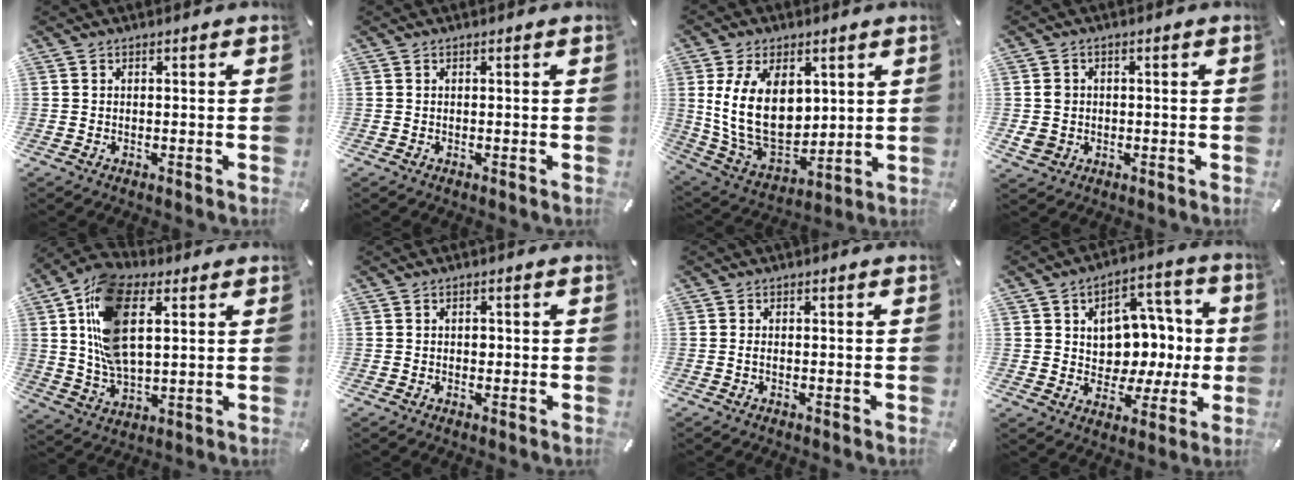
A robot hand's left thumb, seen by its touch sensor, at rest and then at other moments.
{"total": 0.0}
{"total": 17.2, "force": [3.4, 11.7, 12.2], "torque": [-0.249, -0.020, 0.064]}
{"total": 3.9, "force": [-0.2, 3.8, 0.9], "torque": [-0.020, 0.001, -0.004]}
{"total": 16.7, "force": [5.4, 9.7, 12.5], "torque": [-0.282, -0.005, 0.095]}
{"total": 0.6, "force": [0.0, 0.5, 0.3], "torque": [-0.007, 0.000, -0.001]}
{"total": 0.7, "force": [-0.2, 0.2, 0.6], "torque": [-0.013, -0.002, -0.004]}
{"total": 10.9, "force": [1.1, 9.9, 4.6], "torque": [-0.049, -0.021, 0.026]}